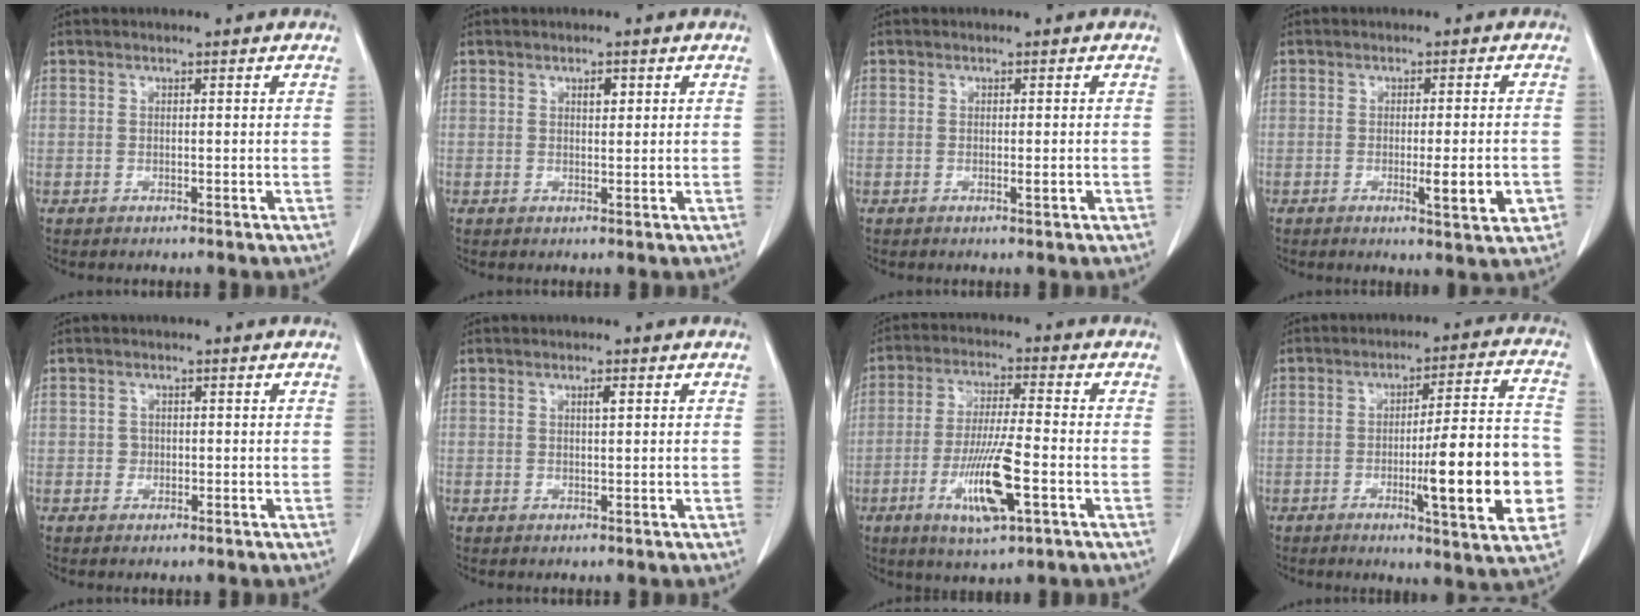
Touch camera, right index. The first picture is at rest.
{"total": 1.4, "force": [0.7, 0.6, 1.1], "torque": [-0.017, -0.002, 0.009]}
{"total": 1.2, "force": [-0.3, 0.1, 1.1], "torque": [-0.017, -0.003, -0.002]}
{"total": 5.7, "force": [-1.7, 0.7, 5.4], "torque": [-0.072, -0.008, -0.020]}
{"total": 1.0, "force": [-0.2, 1.0, 0.2], "torque": [0.001, 0.004, -0.004]}
{"total": 1.0, "force": [0.4, 0.1, 0.9], "torque": [-0.019, 0.000, 0.006]}
{"total": 10.8, "force": [-3.9, 1.3, 10.0], "torque": [-0.189, -0.014, -0.069]}
{"total": 16.3, "force": [-3.8, 1.5, 15.7], "torque": [-0.204, 0.003, -0.051]}